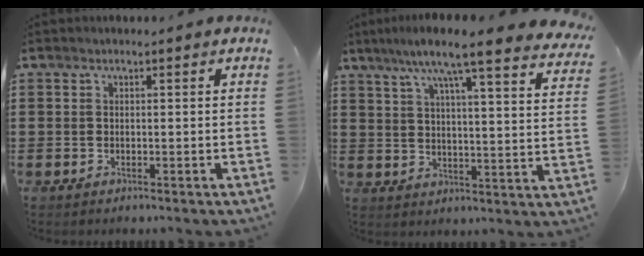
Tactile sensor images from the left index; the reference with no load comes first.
{"total": 9.2, "force": [7.2, 0.1, 5.6], "torque": [-0.129, -0.037, 0.114]}